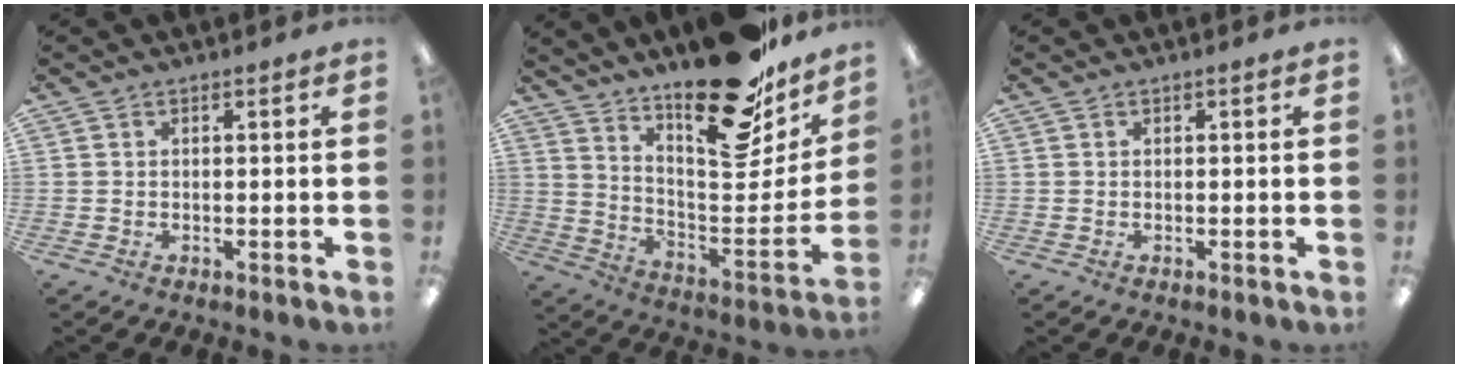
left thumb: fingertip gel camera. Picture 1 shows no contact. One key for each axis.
{"total": 24.2, "fx": 17.3, "fy": 9.4, "fz": 14.1, "tx": -0.167, "ty": -0.127, "tz": 0.288}
{"total": 0.0}